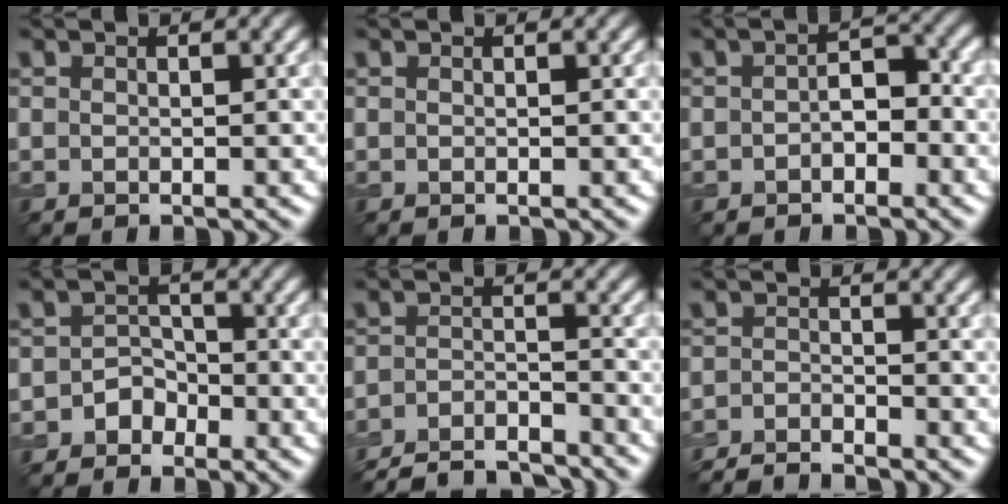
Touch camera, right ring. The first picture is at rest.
{"total": 0.0}
{"total": 2.4, "force": [-0.8, 1.3, 1.8], "torque": [-0.030, 0.007, -0.018]}
{"total": 2.1, "force": [-1.3, 1.6, 0.5], "torque": [-0.002, 0.009, -0.027]}
{"total": 6.5, "force": [-6.1, 1.4, 2.0], "torque": [-0.036, -0.012, -0.108]}
{"total": 3.0, "force": [-2.9, 0.3, 0.6], "torque": [-0.011, -0.004, -0.060]}